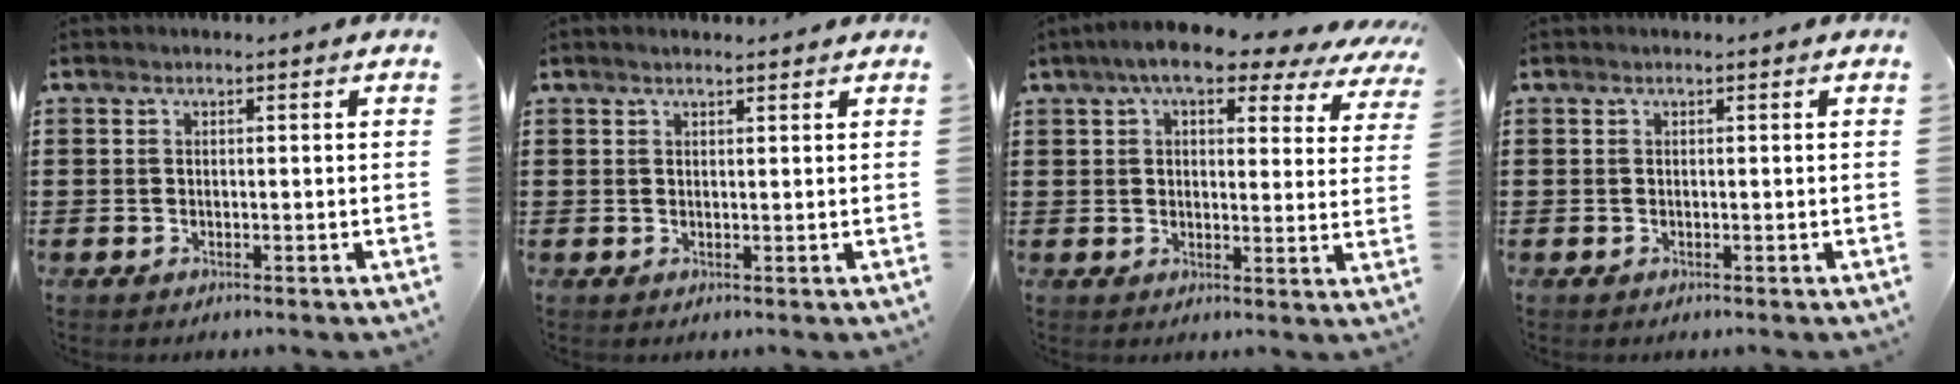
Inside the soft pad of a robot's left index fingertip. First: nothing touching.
{"total": 0.9, "force": [0.8, 0.1, 0.4], "torque": [-0.009, 0.001, 0.015]}
{"total": 8.1, "force": [6.3, 2.3, 4.6], "torque": [-0.086, -0.022, 0.106]}
{"total": 0.0}